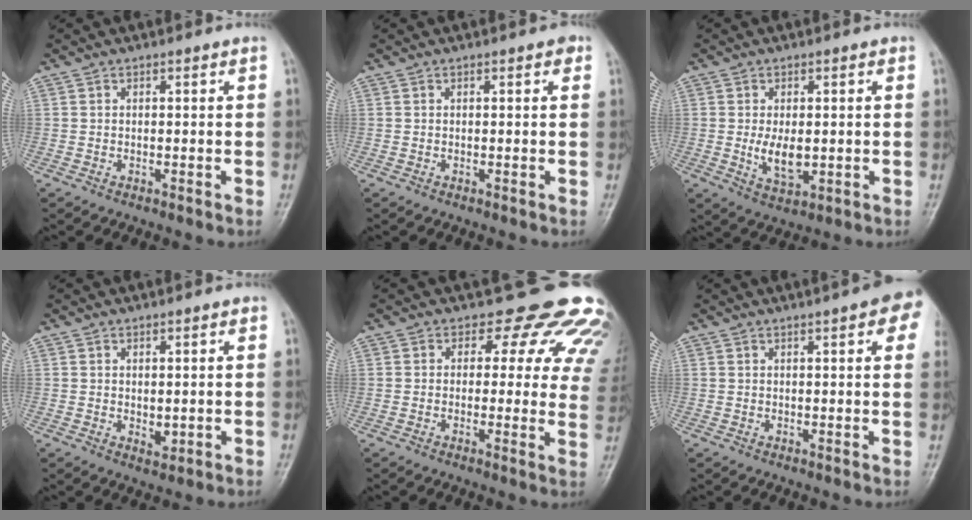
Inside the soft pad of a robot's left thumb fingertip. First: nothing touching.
{"total": 1.1, "force": [0.5, 0.5, 0.9], "torque": [-0.009, 0.001, 0.003]}
{"total": 5.7, "force": [-0.2, 3.1, 4.7], "torque": [-0.075, -0.012, 0.002]}
{"total": 2.6, "force": [0.2, 1.5, 2.1], "torque": [-0.026, -0.009, 0.008]}
{"total": 14.7, "force": [11.5, 7.5, 5.2], "torque": [-0.004, -0.058, 0.103]}
{"total": 8.3, "force": [4.1, 1.8, 7.0], "torque": [-0.065, 0.007, 0.044]}